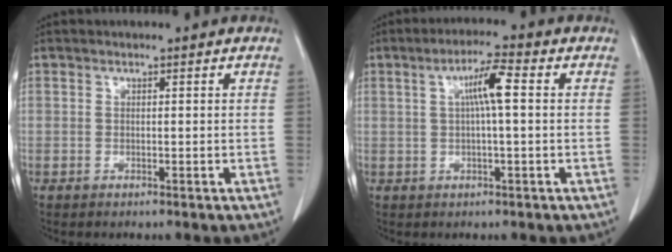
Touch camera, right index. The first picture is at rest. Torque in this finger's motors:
{"motor_torque": [0.71, -0.02, 0.16, 0.05]}